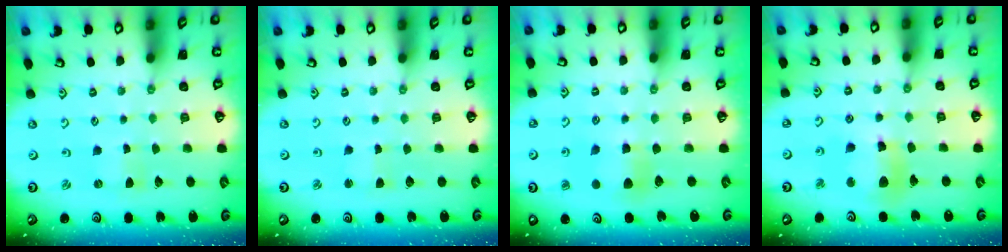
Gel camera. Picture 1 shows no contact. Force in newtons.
{"total": 2.3, "press": 2.3, "slide": 0.3}
{"total": 6.1, "press": 6.1, "slide": 0.2}
{"total": 12.0, "press": 11.9, "slide": 1.6}